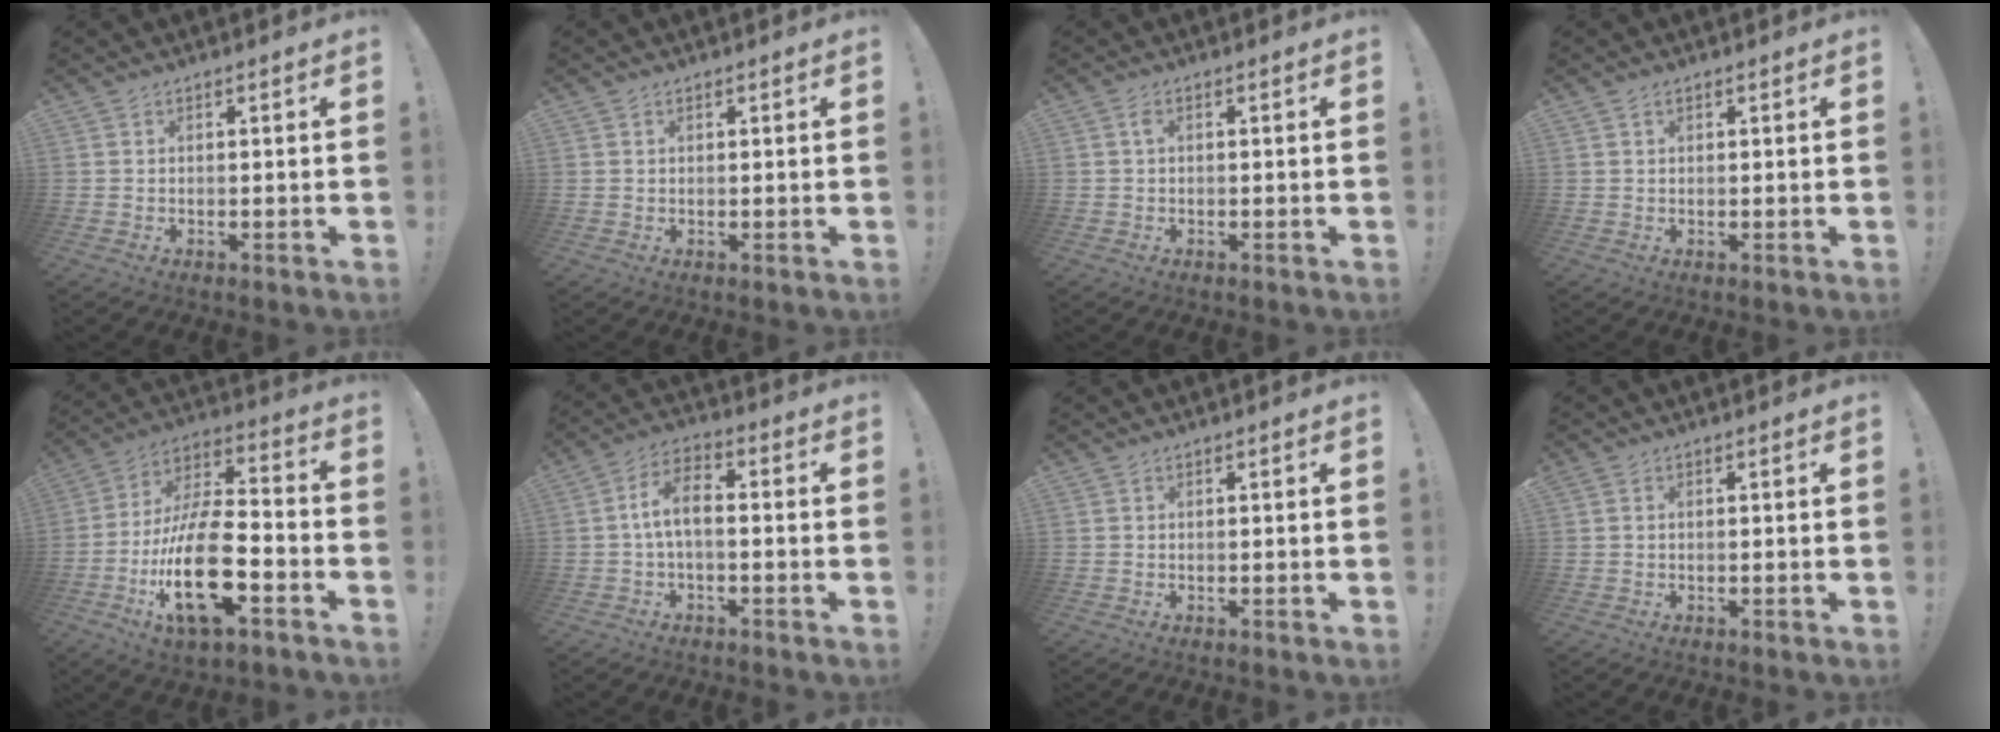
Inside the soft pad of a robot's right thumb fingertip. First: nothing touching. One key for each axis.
{"total": 0.9, "fx": 0.6, "fy": 0.6, "fz": 0.1, "tx": 0.004, "ty": -0.002, "tz": 0.010}
{"total": 1.5, "fx": 0.2, "fy": 0.7, "fz": 1.3, "tx": -0.021, "ty": 0.002, "tz": 0.001}
{"total": 0.7, "fx": 0.5, "fy": 0.5, "fz": 0.3, "tx": -0.004, "ty": 0.001, "tz": 0.008}
{"total": 23.4, "fx": -7.8, "fy": 9.7, "fz": 19.9, "tx": -0.380, "ty": 0.039, "tz": -0.129}
{"total": 8.2, "fx": -0.5, "fy": 4.0, "fz": 7.1, "tx": -0.140, "ty": 0.011, "tz": -0.006}
{"total": 0.0}
{"total": 0.0}